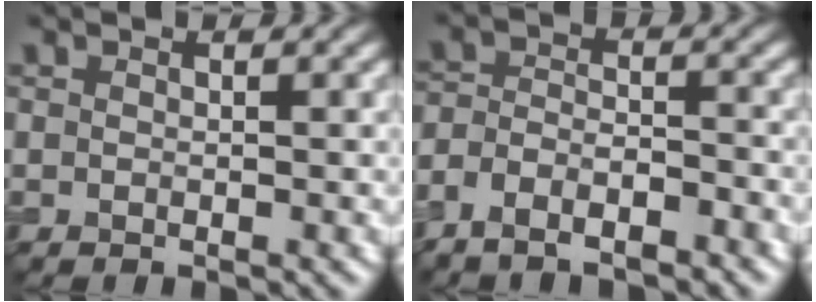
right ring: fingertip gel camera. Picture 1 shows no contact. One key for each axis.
{"total": 4.3, "fx": -3.4, "fy": 1.7, "fz": 2.0, "tx": -0.033, "ty": -0.004, "tz": -0.069}